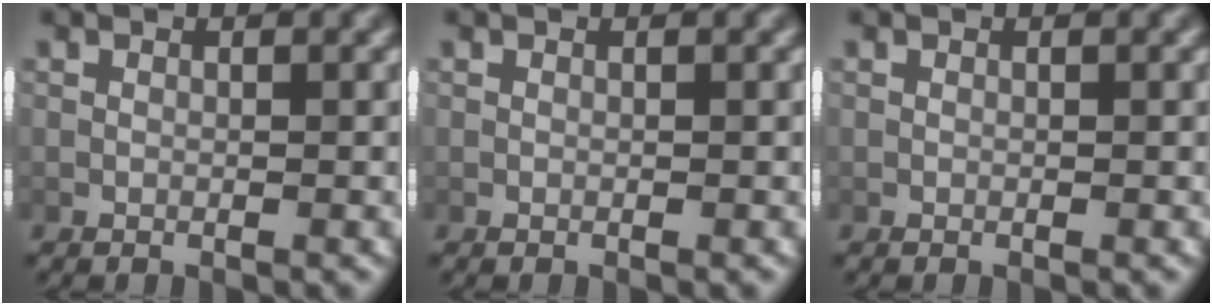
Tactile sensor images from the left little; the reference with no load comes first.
{"total": 0.0}
{"total": 0.0}